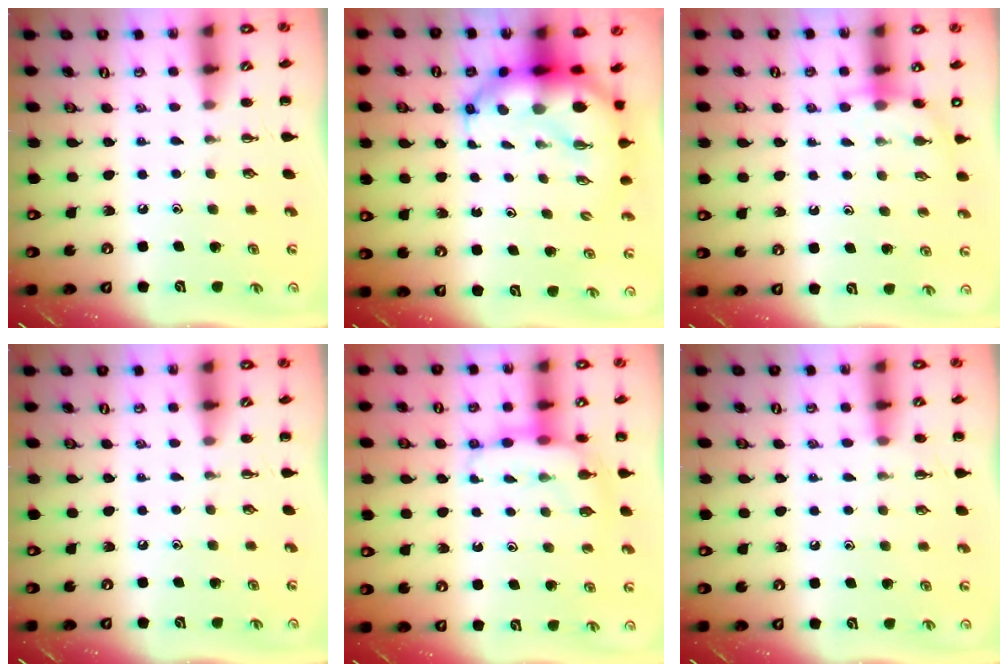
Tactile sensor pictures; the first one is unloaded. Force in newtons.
{"total": 10.9, "press": 10.4, "slide": 3.1}
{"total": 4.8, "press": 4.6, "slide": 1.2}
{"total": 0.0}
{"total": 10.1, "press": 10.0, "slide": 1.7}
{"total": 7.8, "press": 7.5, "slide": 2.2}